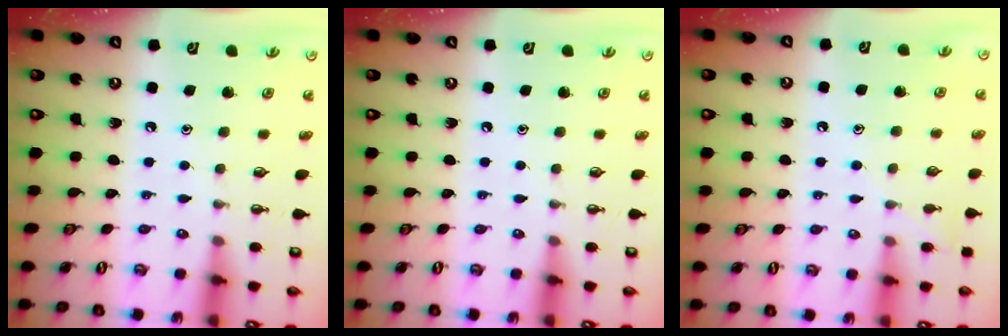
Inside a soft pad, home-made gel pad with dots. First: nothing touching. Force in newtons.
{"total": 0.0}
{"total": 6.8, "press": 6.7, "slide": 0.7}